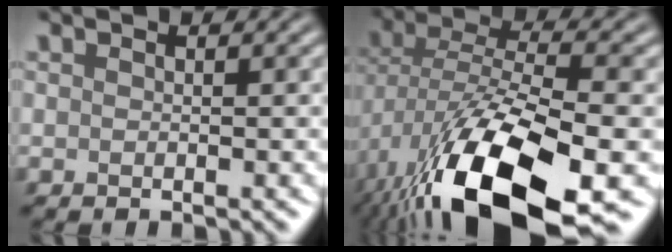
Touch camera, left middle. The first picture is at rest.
{"total": 15.8, "force": [-7.5, 6.3, 12.4], "torque": [-0.240, -0.038, -0.121]}